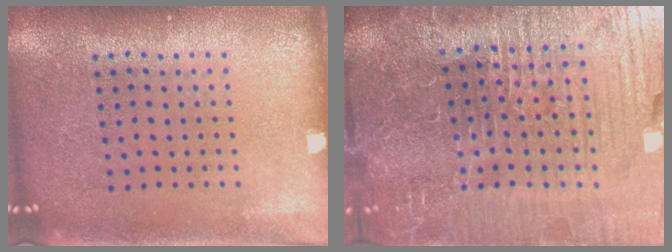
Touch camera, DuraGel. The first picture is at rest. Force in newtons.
{"total": 6.4, "press": 5.9, "slide": 2.5}